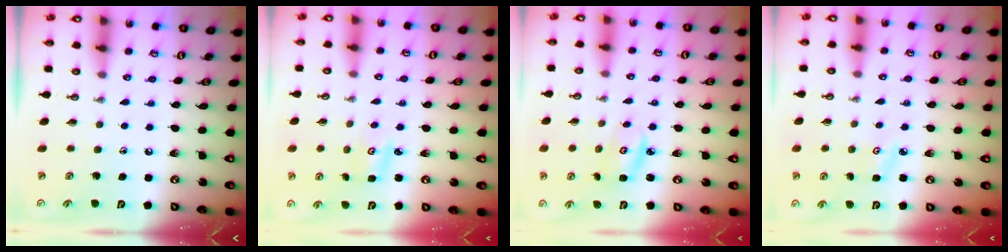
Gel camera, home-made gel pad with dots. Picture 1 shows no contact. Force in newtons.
{"total": 2.8, "press": 2.8, "slide": 0.3}
{"total": 3.9, "press": 3.9, "slide": 0.3}
{"total": 3.5, "press": 3.4, "slide": 0.4}